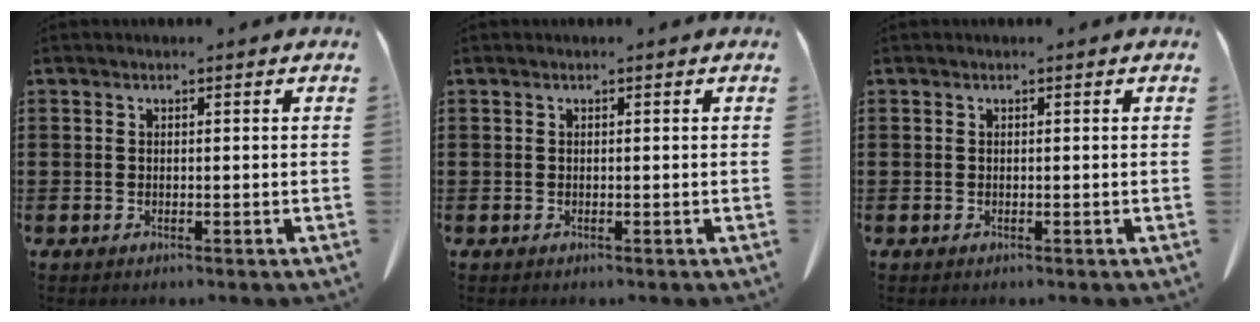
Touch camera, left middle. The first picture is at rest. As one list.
[{"total": 0.0}, {"total": 0.0}]